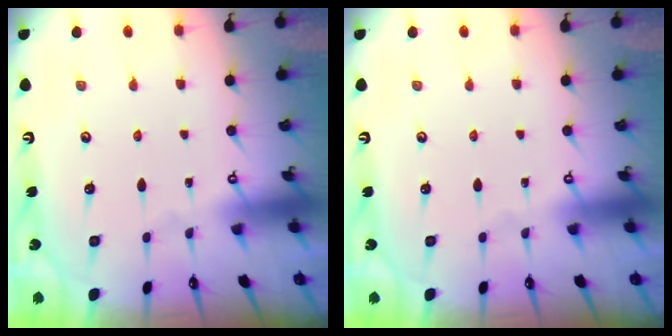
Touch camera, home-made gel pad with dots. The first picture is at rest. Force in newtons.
{"total": 0.0}